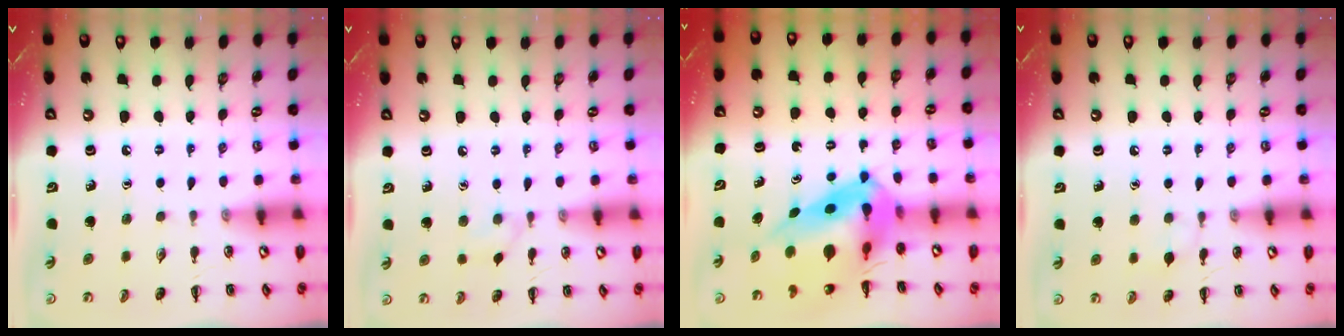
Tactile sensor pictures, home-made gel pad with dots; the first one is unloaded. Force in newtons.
{"total": 4.2, "press": 3.9, "slide": 1.6}
{"total": 11.2, "press": 10.7, "slide": 3.1}
{"total": 5.5, "press": 5.2, "slide": 1.7}